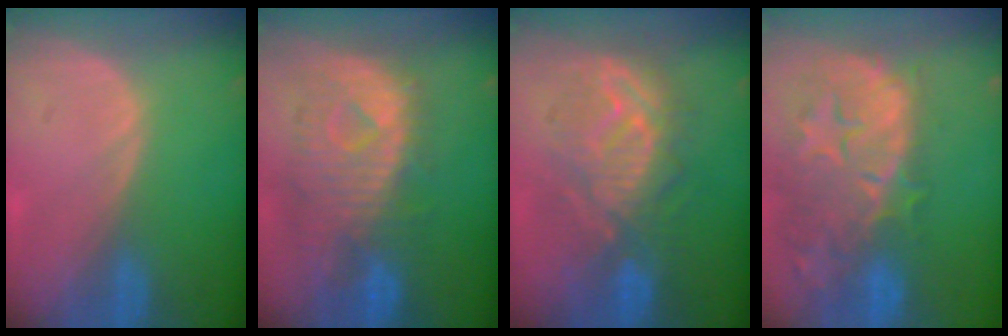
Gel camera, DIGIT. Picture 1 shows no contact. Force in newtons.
{"total": 10.6, "press": 9.5, "slide": 4.7}
{"total": 9.4, "press": 9.4, "slide": 0.6}
{"total": 14.8, "press": 11.9, "slide": 8.8}